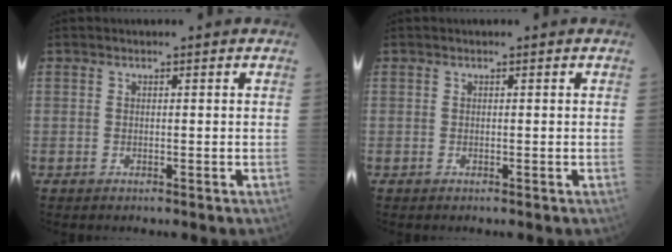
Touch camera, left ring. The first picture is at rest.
{"total": 0.0}